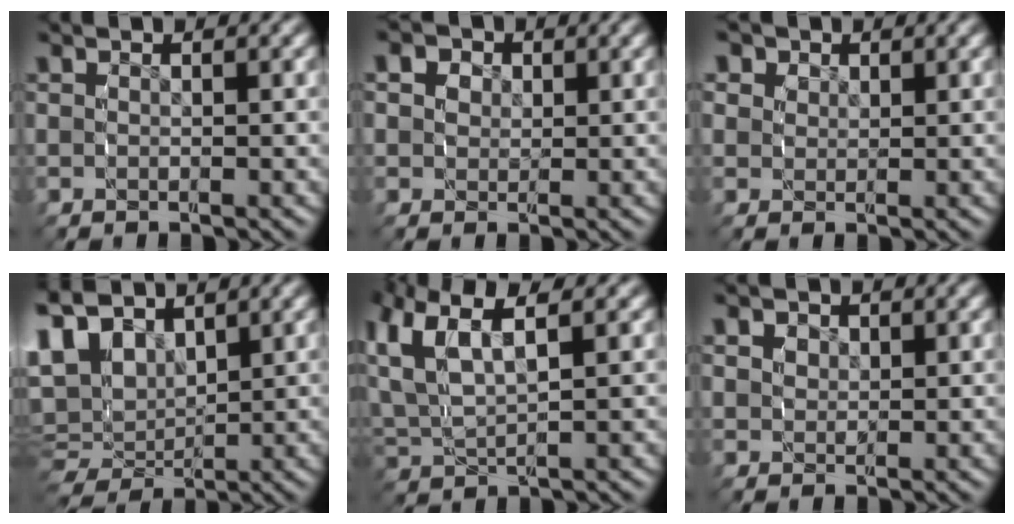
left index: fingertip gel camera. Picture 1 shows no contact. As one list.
[{"total": 4.2, "force": [1.3, 3.6, 1.6], "torque": [-0.033, -0.006, 0.019]}, {"total": 3.8, "force": [1.7, 3.1, 1.4], "torque": [-0.030, -0.002, 0.028]}, {"total": 10.1, "force": [1.7, 8.5, 5.2], "torque": [-0.134, -0.023, 0.033]}, {"total": 6.7, "force": [1.9, 4.6, 4.5], "torque": [-0.132, -0.004, 0.032]}, {"total": 1.6, "force": [0.7, 1.4, 0.5], "torque": [-0.007, -0.004, 0.017]}]